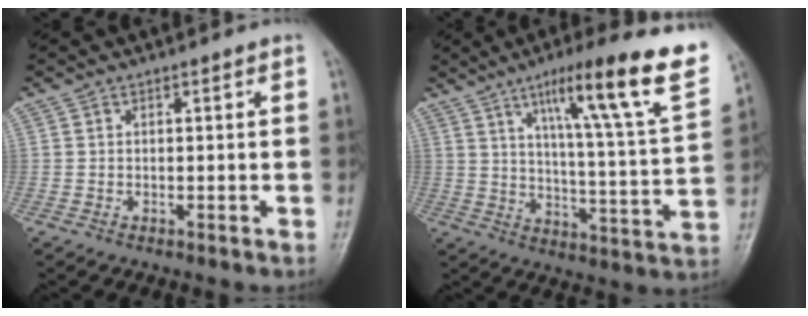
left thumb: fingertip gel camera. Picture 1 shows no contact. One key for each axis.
{"total": 22.0, "fx": 11.9, "fy": 2.3, "fz": 18.3, "tx": -0.243, "ty": -0.036, "tz": 0.175}